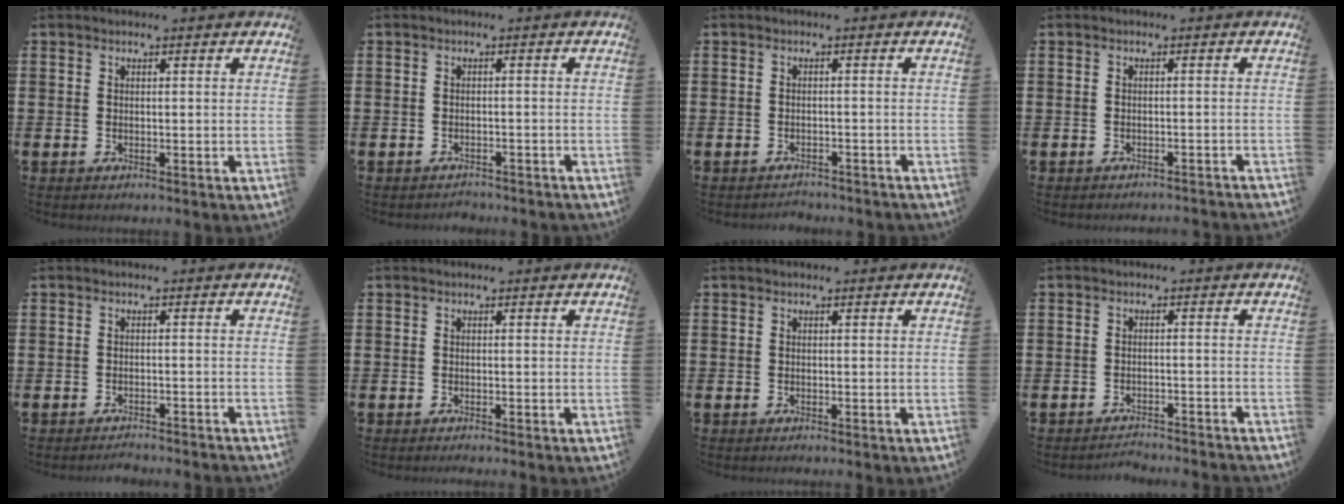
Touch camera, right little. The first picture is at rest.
{"total": 1.2, "force": [-1.2, 0.1, -0.1], "torque": [-0.005, 0.003, -0.024]}
{"total": 1.3, "force": [-1.3, 0.0, -0.1], "torque": [-0.005, 0.003, -0.029]}
{"total": 0.9, "force": [-0.9, -0.1, 0.0], "torque": [-0.002, 0.001, -0.018]}
{"total": 1.4, "force": [-1.4, -0.1, 0.1], "torque": [-0.006, 0.003, -0.027]}
{"total": 0.0}
{"total": 0.0}
{"total": 2.0, "force": [-1.9, -0.1, -0.1], "torque": [-0.005, 0.005, -0.041]}